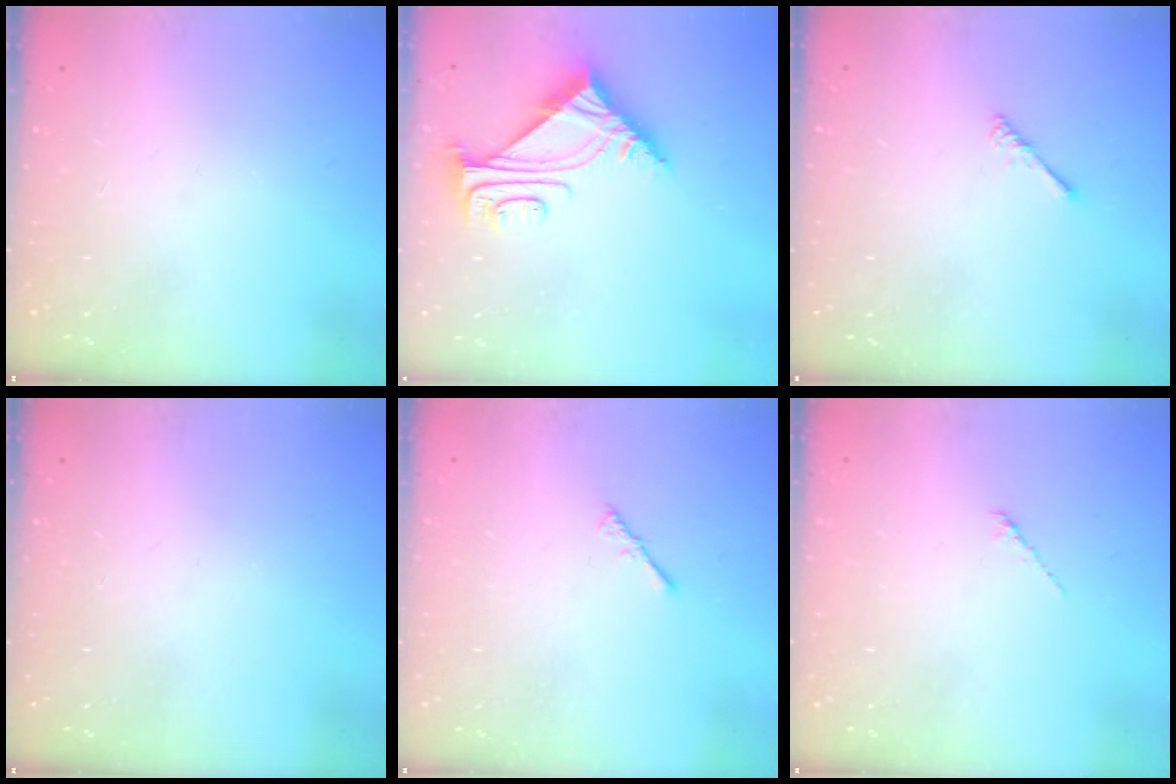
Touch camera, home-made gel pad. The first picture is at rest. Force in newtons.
{"total": 7.0, "press": 6.9, "slide": 0.9}
{"total": 2.5, "press": 2.5, "slide": 0.4}
{"total": 0.0}
{"total": 2.2, "press": 2.1, "slide": 0.5}
{"total": 1.2, "press": 1.1, "slide": 0.4}